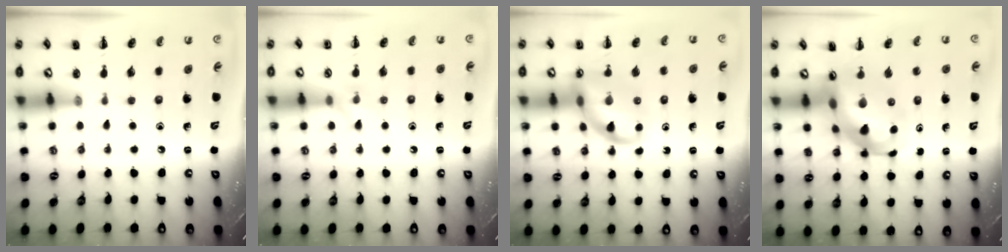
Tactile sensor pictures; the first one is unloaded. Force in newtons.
{"total": 5.6, "press": 5.5, "slide": 1.1}
{"total": 13.0, "press": 12.8, "slide": 2.2}
{"total": 10.5, "press": 10.0, "slide": 3.0}